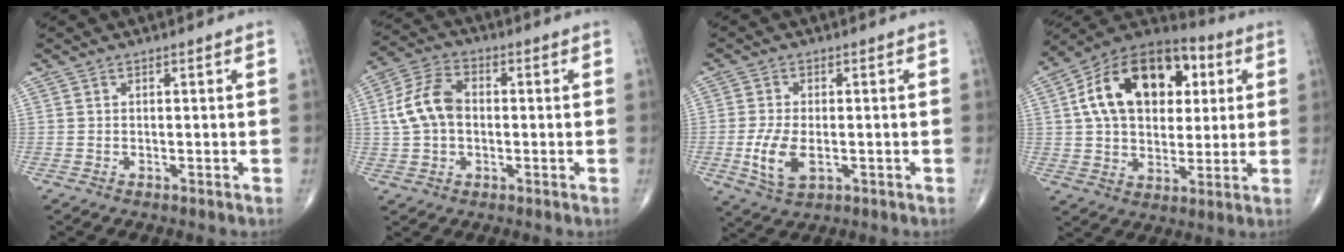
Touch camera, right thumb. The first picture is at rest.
{"total": 9.4, "force": [0.3, 6.3, 7.0], "torque": [-0.137, 0.025, -0.001]}
{"total": 7.2, "force": [-1.5, 3.8, 5.9], "torque": [-0.124, -0.006, -0.023]}
{"total": 21.7, "force": [5.5, 13.9, 15.7], "torque": [-0.227, 0.012, 0.083]}